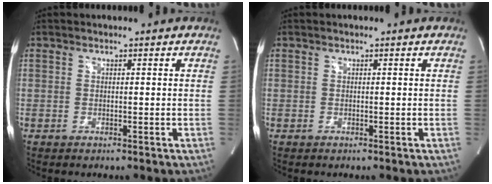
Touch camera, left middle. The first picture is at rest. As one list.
[{"total": 0.0}]